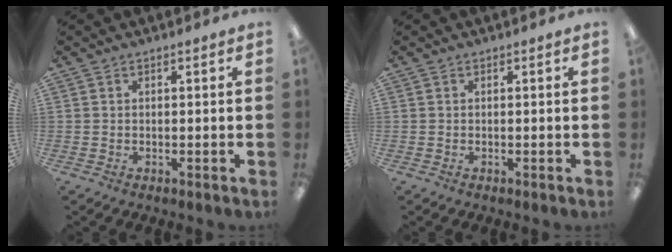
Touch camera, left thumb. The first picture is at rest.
{"total": 0.0}